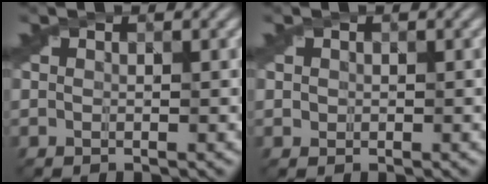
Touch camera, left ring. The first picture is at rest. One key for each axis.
{"total": 0.6, "fx": 0.0, "fy": 0.6, "fz": -0.1, "tx": 0.006, "ty": 0.000, "tz": -0.001}